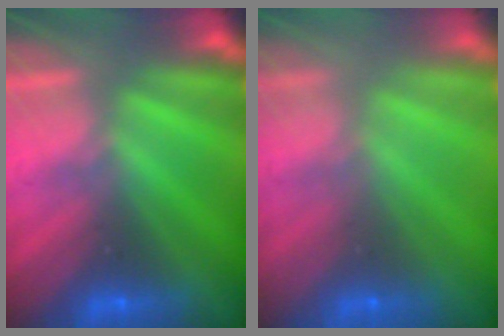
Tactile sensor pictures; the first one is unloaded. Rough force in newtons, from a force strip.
{"total": 8.8}